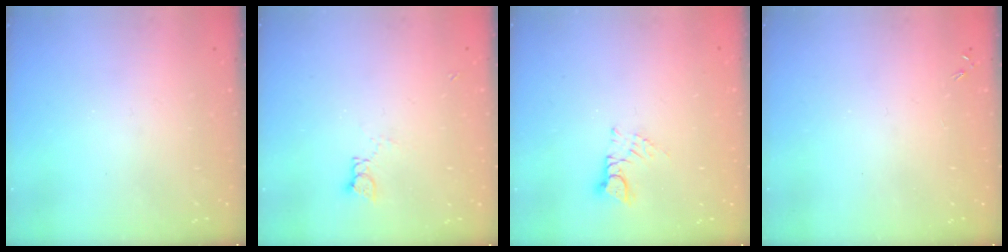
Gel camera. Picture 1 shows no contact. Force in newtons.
{"total": 2.8, "press": 2.8, "slide": 0.4}
{"total": 4.0, "press": 4.0, "slide": 0.1}
{"total": 0.0}